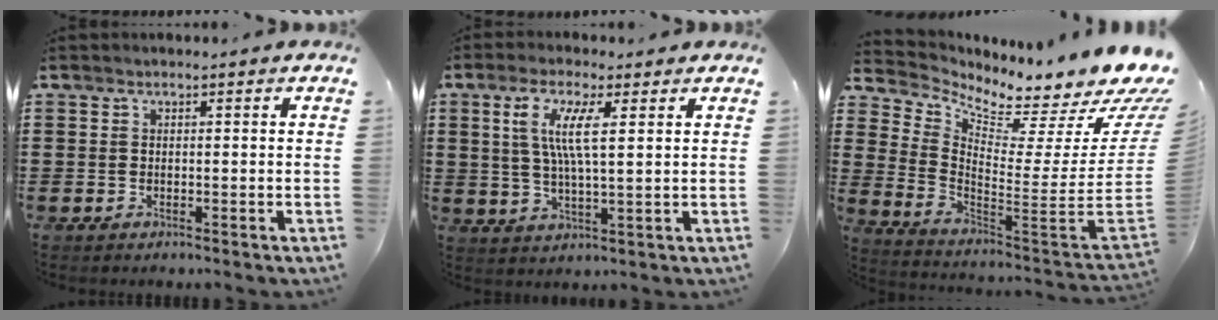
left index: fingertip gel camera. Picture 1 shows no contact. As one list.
[{"total": 6.7, "force": [2.7, 1.6, 5.9], "torque": [-0.126, 0.004, 0.044]}, {"total": 5.6, "force": [5.3, 0.7, 1.7], "torque": [-0.056, -0.080, 0.084]}]